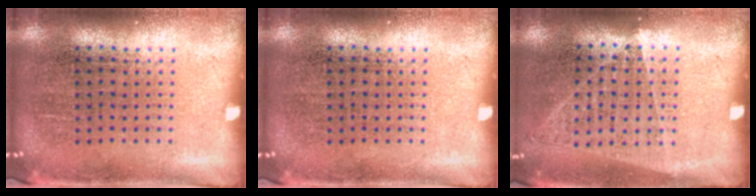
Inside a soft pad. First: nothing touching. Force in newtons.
{"total": 0.0}
{"total": 1.0, "press": 0.9, "slide": 0.4}